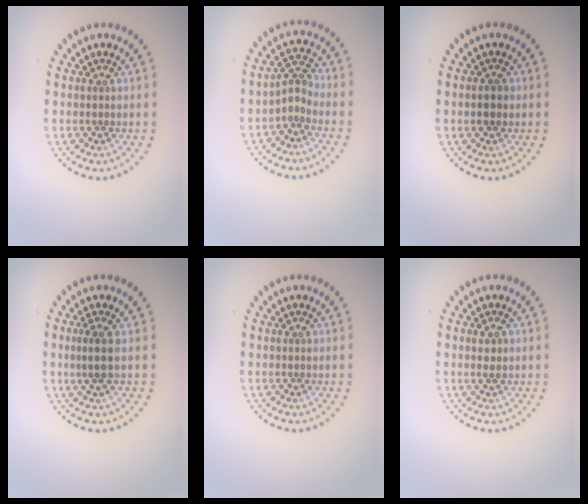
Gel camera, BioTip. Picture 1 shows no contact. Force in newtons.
{"total": 1.8, "press": 1.3, "slide": 1.2}
{"total": 1.7, "press": 1.7, "slide": 0.1}
{"total": 2.0, "press": 1.5, "slide": 1.3}
{"total": 0.0}
{"total": 1.2, "press": 1.0, "slide": 0.6}